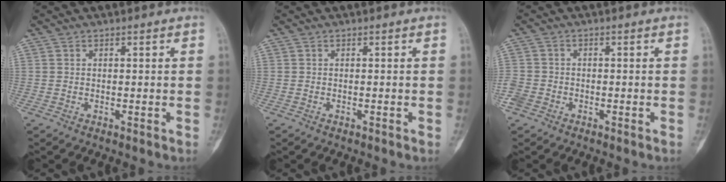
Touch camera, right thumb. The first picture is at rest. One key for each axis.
{"total": 0.0}
{"total": 3.9, "fx": -2.0, "fy": 3.1, "fz": 1.2, "tx": -0.019, "ty": 0.014, "tz": -0.041}